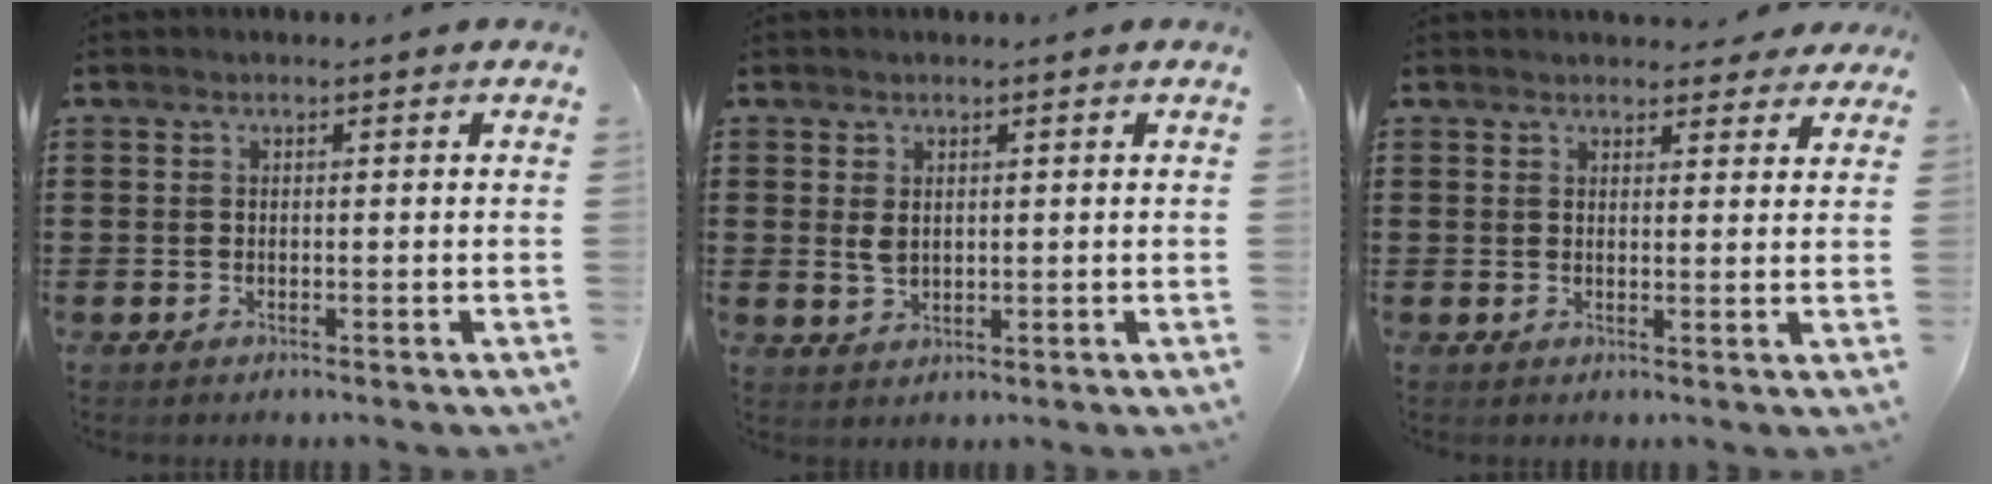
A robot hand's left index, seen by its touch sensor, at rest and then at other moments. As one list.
[{"total": 2.5, "force": [0.9, 1.5, 1.7], "torque": [-0.037, 0.003, 0.017]}, {"total": 2.9, "force": [2.7, 0.9, 0.6], "torque": [-0.003, -0.010, 0.047]}]